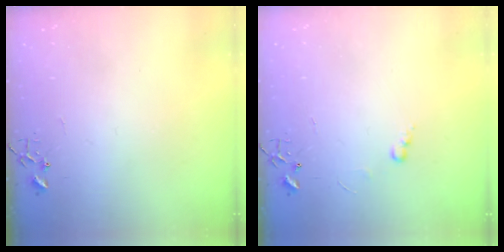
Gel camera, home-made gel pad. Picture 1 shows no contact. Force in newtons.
{"total": 5.6, "press": 5.6, "slide": 0.7}